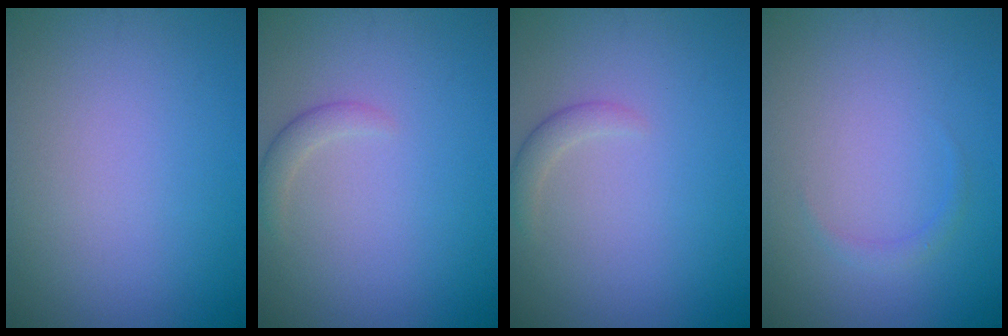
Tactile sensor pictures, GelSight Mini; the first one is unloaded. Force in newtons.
{"total": 1.2, "press": 1.2, "slide": 0.1}
{"total": 1.2, "press": 1.2, "slide": 0.1}
{"total": 0.8, "press": 0.8, "slide": 0.0}